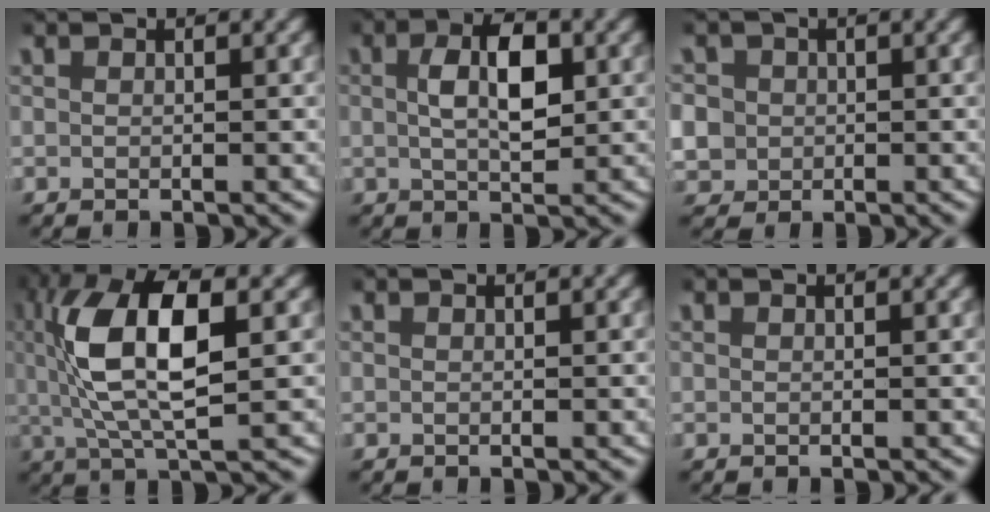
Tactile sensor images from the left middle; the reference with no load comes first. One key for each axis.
{"total": 4.9, "fx": 0.6, "fy": 2.2, "fz": 4.3, "tx": -0.064, "ty": -0.001, "tz": 0.012}
{"total": 4.7, "fx": -0.1, "fy": 4.5, "fz": 1.5, "tx": -0.047, "ty": -0.009, "tz": 0.002}
{"total": 9.1, "fx": 1.2, "fy": 3.5, "fz": 8.3, "tx": -0.163, "ty": 0.007, "tz": 0.021}
{"total": 0.0}
{"total": 0.0}